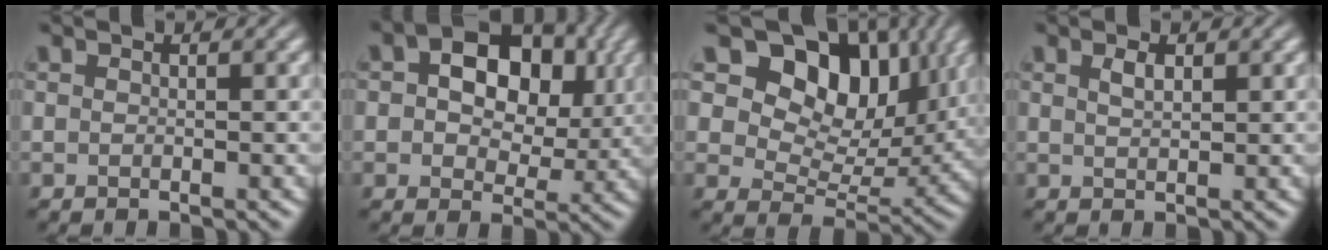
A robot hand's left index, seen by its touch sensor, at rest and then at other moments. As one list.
[{"total": 9.8, "force": [2.2, 6.7, 6.9], "torque": [-0.093, 0.025, 0.023]}, {"total": 12.5, "force": [5.9, 7.9, 7.7], "torque": [-0.122, 0.010, 0.085]}, {"total": 1.3, "force": [0.7, 0.5, 0.9], "torque": [-0.019, 0.001, 0.014]}]